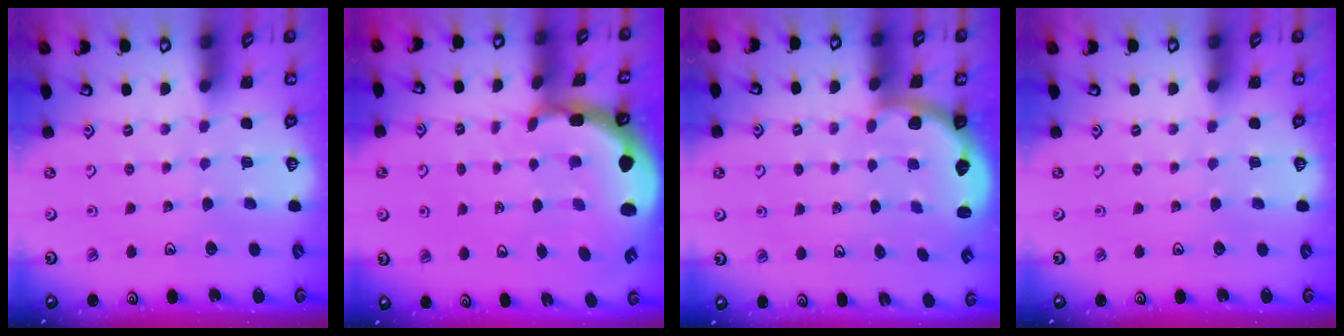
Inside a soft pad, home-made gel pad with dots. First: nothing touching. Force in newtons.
{"total": 3.6, "press": 3.5, "slide": 1.1}
{"total": 2.6, "press": 2.2, "slide": 1.3}
{"total": 0.0}